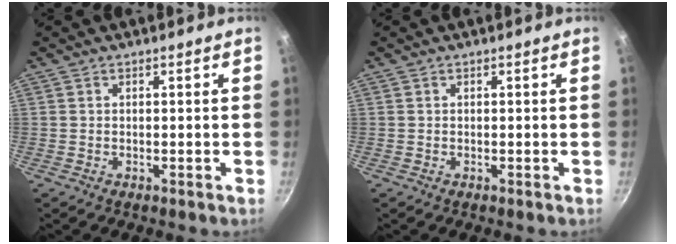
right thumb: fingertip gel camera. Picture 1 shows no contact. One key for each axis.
{"total": 0.0}